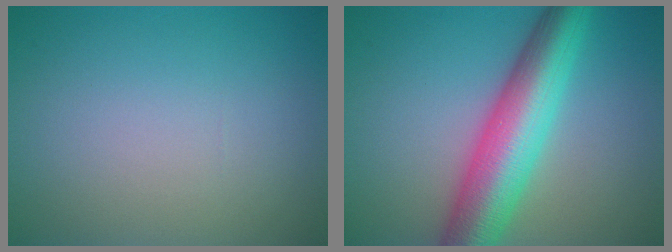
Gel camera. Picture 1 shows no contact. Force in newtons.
{"total": 9.1, "press": 9.1, "slide": 0.2}